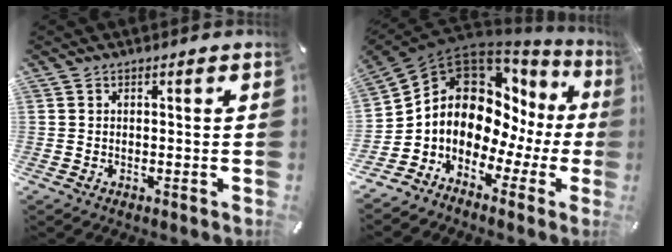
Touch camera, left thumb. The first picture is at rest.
{"total": 12.4, "force": [3.4, 10.1, 6.5], "torque": [-0.135, -0.058, 0.058]}